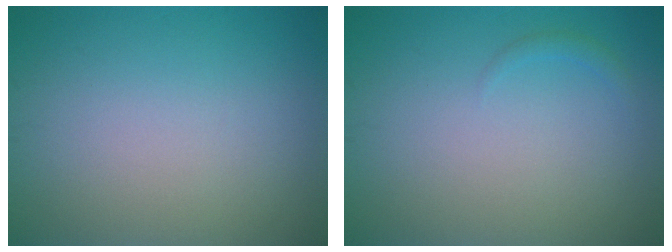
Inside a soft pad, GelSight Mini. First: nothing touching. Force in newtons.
{"total": 0.7, "press": 0.7, "slide": 0.1}